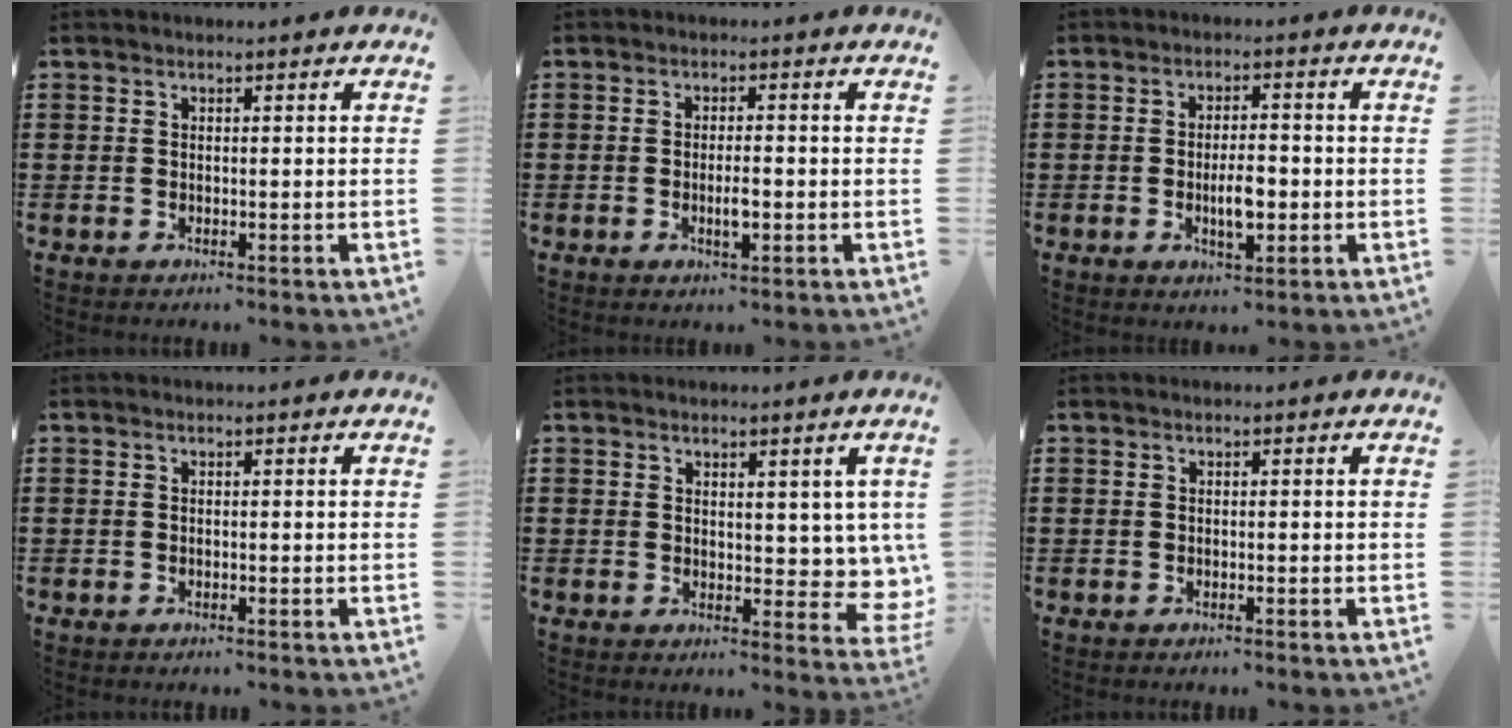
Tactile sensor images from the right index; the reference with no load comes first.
{"total": 2.7, "force": [-0.7, 0.7, 2.5], "torque": [-0.045, 0.000, -0.013]}
{"total": 4.8, "force": [-0.9, 1.8, 4.3], "torque": [-0.091, 0.000, -0.021]}
{"total": 0.0}
{"total": 4.9, "force": [2.8, 3.2, 2.4], "torque": [-0.026, -0.015, 0.047]}
{"total": 0.0}